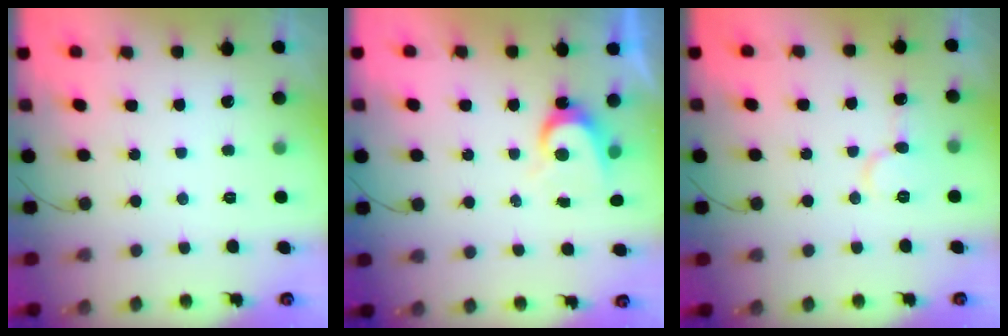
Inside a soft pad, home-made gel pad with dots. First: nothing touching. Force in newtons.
{"total": 4.8, "press": 4.8, "slide": 0.4}
{"total": 7.3, "press": 7.3, "slide": 1.0}